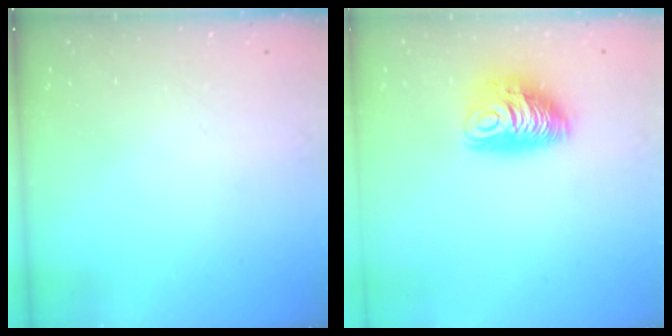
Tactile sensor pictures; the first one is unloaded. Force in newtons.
{"total": 11.0, "press": 11.0, "slide": 0.8}